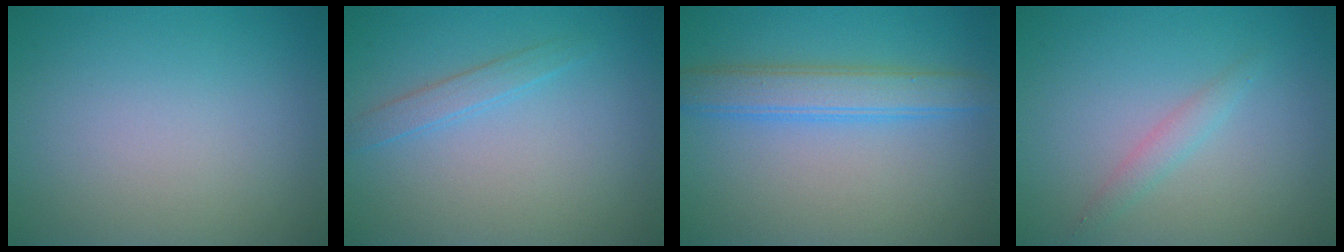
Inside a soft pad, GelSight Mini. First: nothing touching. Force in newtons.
{"total": 1.5, "press": 1.5, "slide": 0.1}
{"total": 3.8, "press": 3.8, "slide": 0.1}
{"total": 1.4, "press": 1.4, "slide": 0.0}